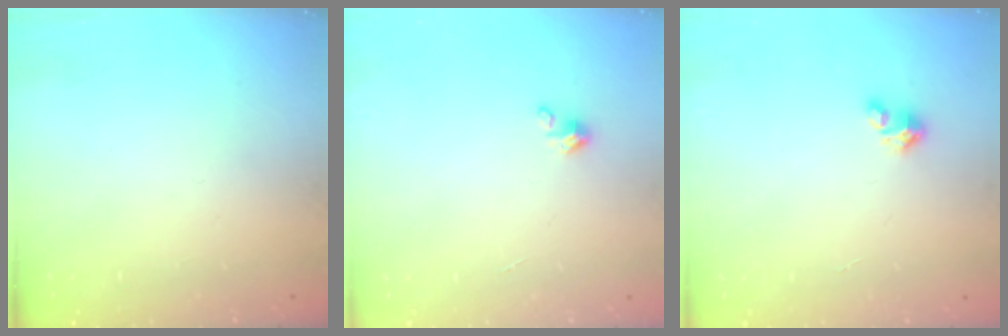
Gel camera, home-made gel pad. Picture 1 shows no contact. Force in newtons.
{"total": 2.0, "press": 1.9, "slide": 0.3}
{"total": 1.6, "press": 1.6, "slide": 0.1}